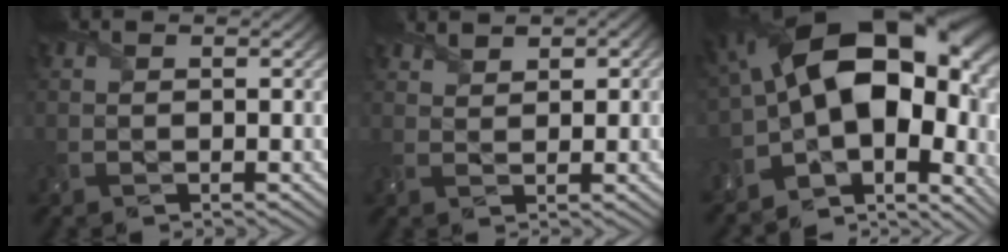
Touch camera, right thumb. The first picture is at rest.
{"total": 2.7, "force": [2.3, 1.1, 1.0], "torque": [-0.019, 0.004, 0.045]}
{"total": 18.3, "force": [0.5, 11.1, 14.5], "torque": [-0.226, -0.027, 0.035]}